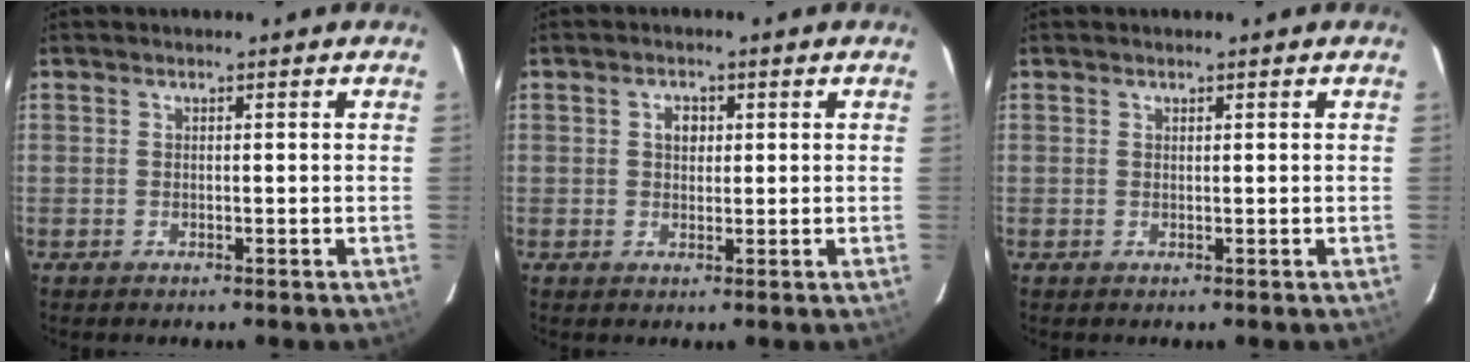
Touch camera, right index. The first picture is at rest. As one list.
[{"total": 2.4, "force": [0.7, 1.9, 1.4], "torque": [-0.019, 0.007, 0.011]}, {"total": 0.0}]